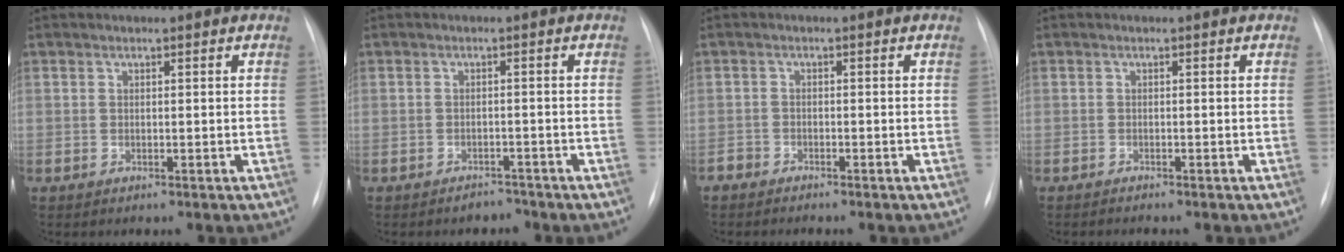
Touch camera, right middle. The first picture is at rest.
{"total": 1.8, "force": [-1.6, 0.8, -0.2], "torque": [0.000, 0.000, -0.021]}
{"total": 2.1, "force": [-2.0, 0.5, 0.2], "torque": [-0.001, -0.004, -0.035]}
{"total": 1.3, "force": [-1.2, -0.2, 0.5], "torque": [-0.008, -0.002, -0.017]}